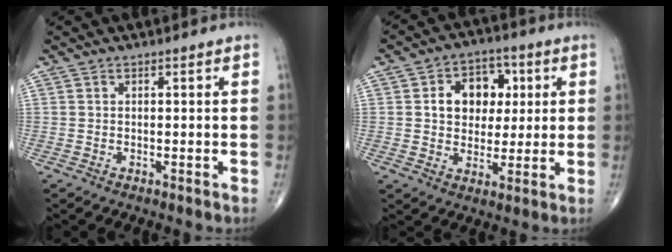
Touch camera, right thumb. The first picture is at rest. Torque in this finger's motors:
{"motor_torque": [0.81, 2.16, 0.93, 0.14, 0.09]}